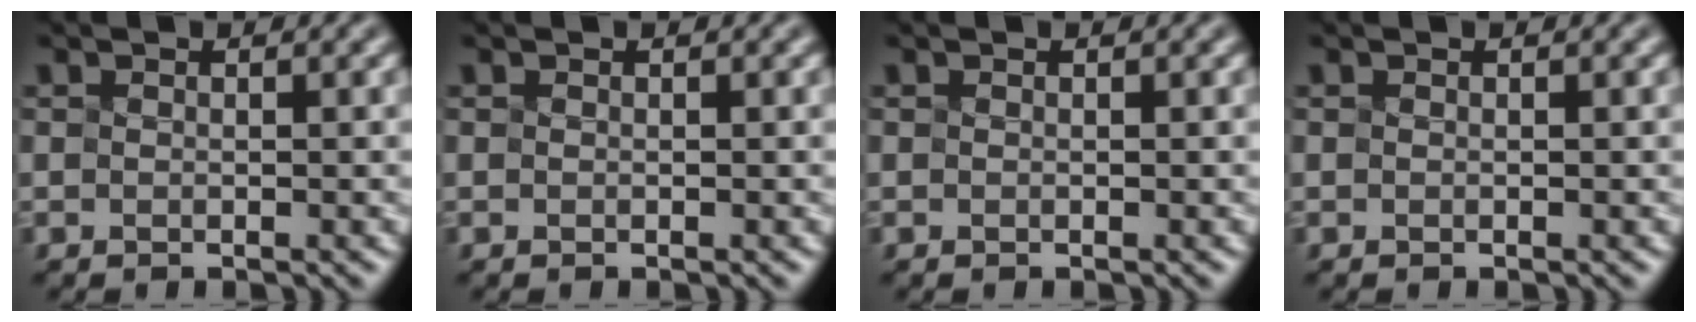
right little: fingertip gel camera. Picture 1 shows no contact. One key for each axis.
{"total": 0.0}
{"total": 0.0}
{"total": 0.0}